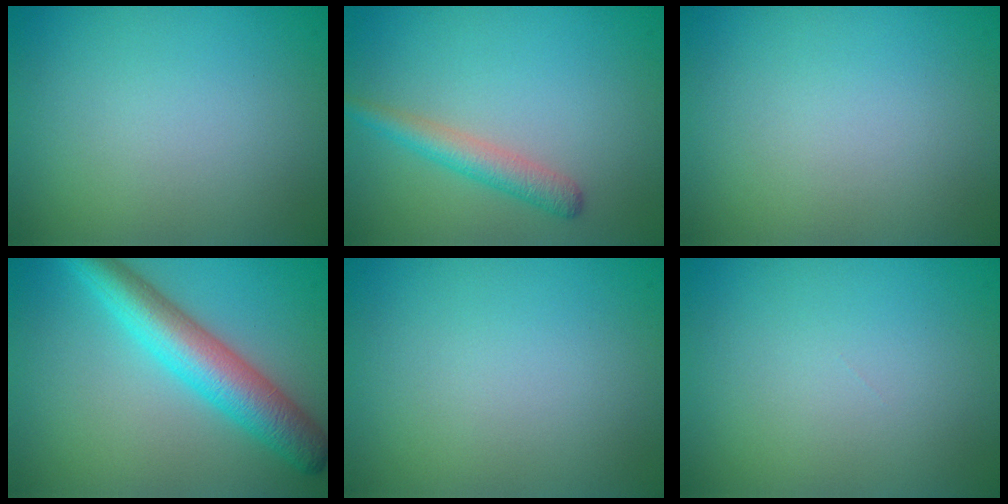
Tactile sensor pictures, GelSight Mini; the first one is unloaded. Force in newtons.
{"total": 2.6, "press": 2.6, "slide": 0.0}
{"total": 0.0}
{"total": 6.6, "press": 6.6, "slide": 0.1}
{"total": 0.0}
{"total": 0.0}